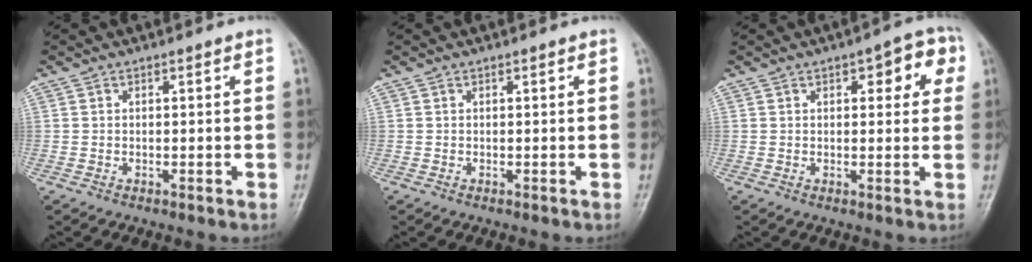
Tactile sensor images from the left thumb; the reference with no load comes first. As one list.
[{"total": 0.0}, {"total": 6.5, "force": [2.5, 3.1, 5.1], "torque": [-0.032, 0.000, 0.022]}]